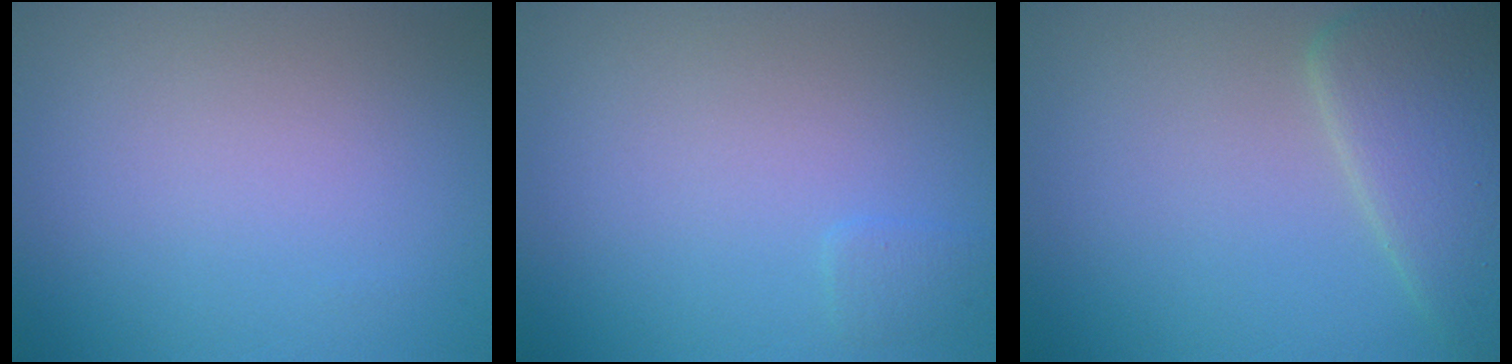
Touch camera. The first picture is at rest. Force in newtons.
{"total": 0.9, "press": 0.9, "slide": 0.1}
{"total": 6.1, "press": 6.1, "slide": 0.3}